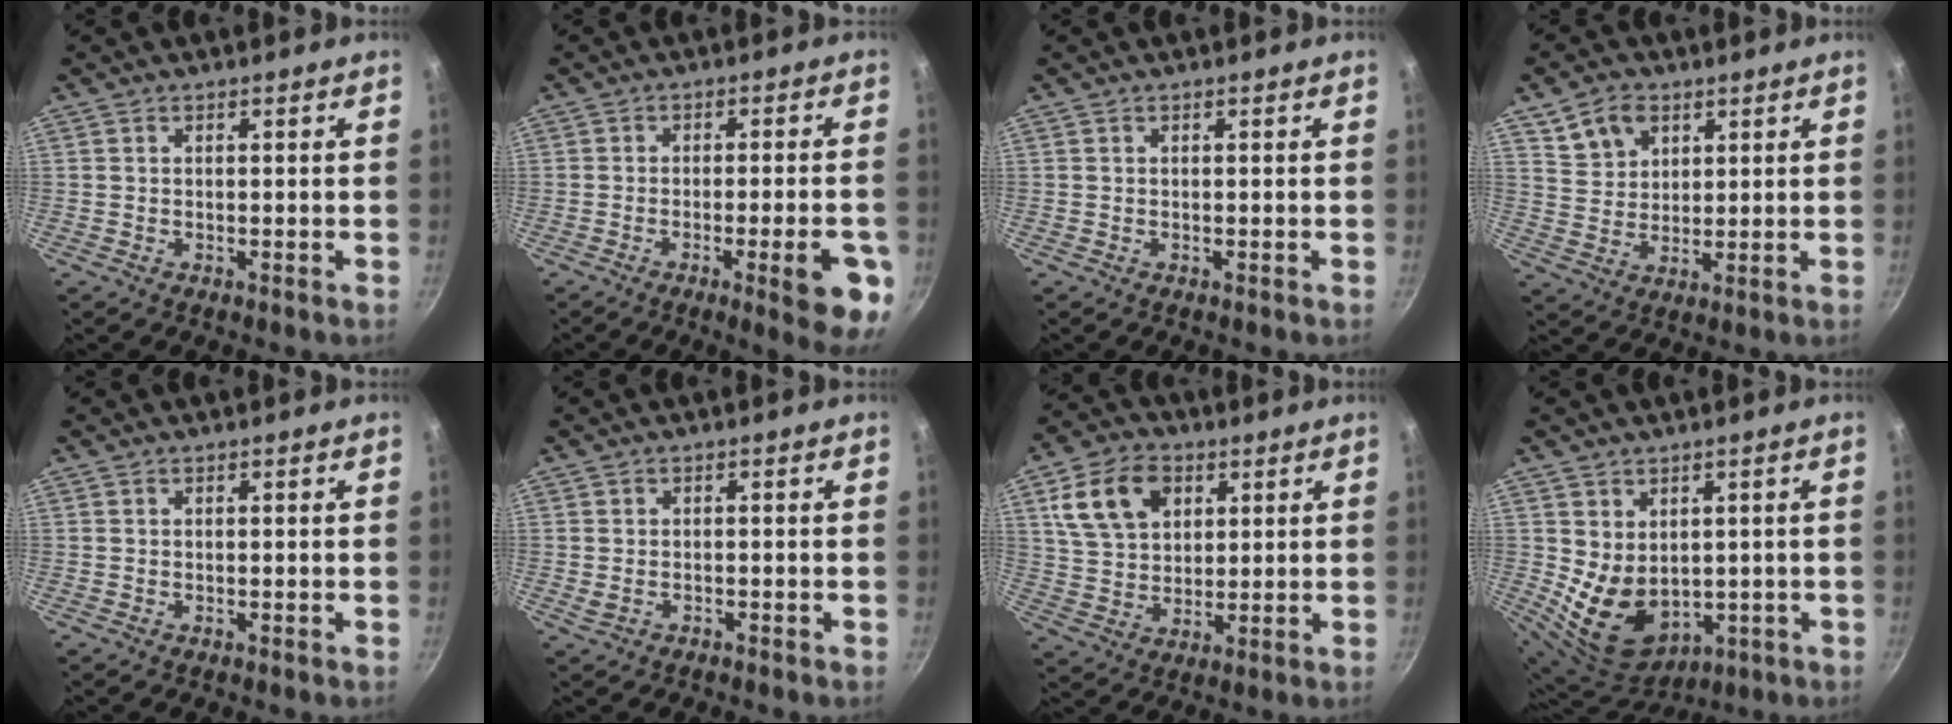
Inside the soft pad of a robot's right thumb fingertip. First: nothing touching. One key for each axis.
{"total": 10.8, "fx": -4.0, "fy": 2.5, "fz": 9.7, "tx": -0.103, "ty": 0.015, "tz": -0.050}
{"total": 0.0}
{"total": 7.4, "fx": 3.9, "fy": 5.4, "fz": 3.1, "tx": -0.038, "ty": -0.009, "tz": 0.078}
{"total": 0.0}
{"total": 1.6, "fx": -0.6, "fy": 1.1, "fz": 0.9, "tx": -0.017, "ty": 0.006, "tz": -0.009}
{"total": 13.0, "fx": 4.9, "fy": 9.3, "fz": 7.6, "tx": -0.120, "ty": 0.000, "tz": 0.089}
{"total": 11.3, "fx": 0.6, "fy": 8.9, "fz": 7.0, "tx": -0.102, "ty": -0.023, "tz": 0.043}